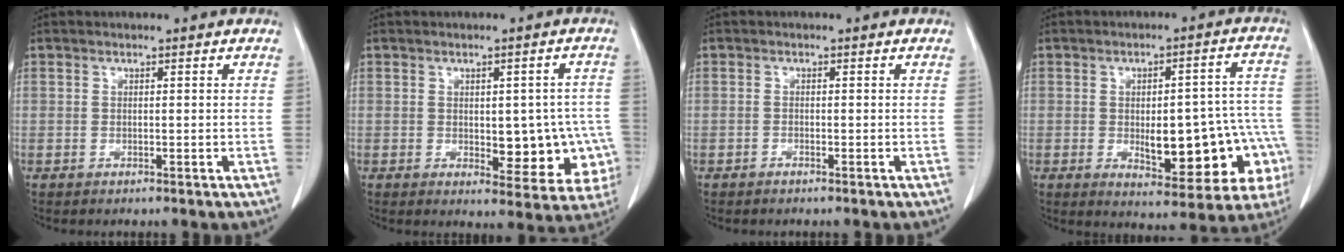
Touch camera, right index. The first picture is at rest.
{"total": 10.5, "force": [-1.6, 5.1, 9.1], "torque": [-0.092, 0.011, -0.006]}
{"total": 0.7, "force": [-0.6, 0.1, 0.2], "torque": [-0.008, 0.000, -0.010]}
{"total": 16.2, "force": [-3.8, 6.3, 14.5], "torque": [-0.127, 0.035, -0.029]}